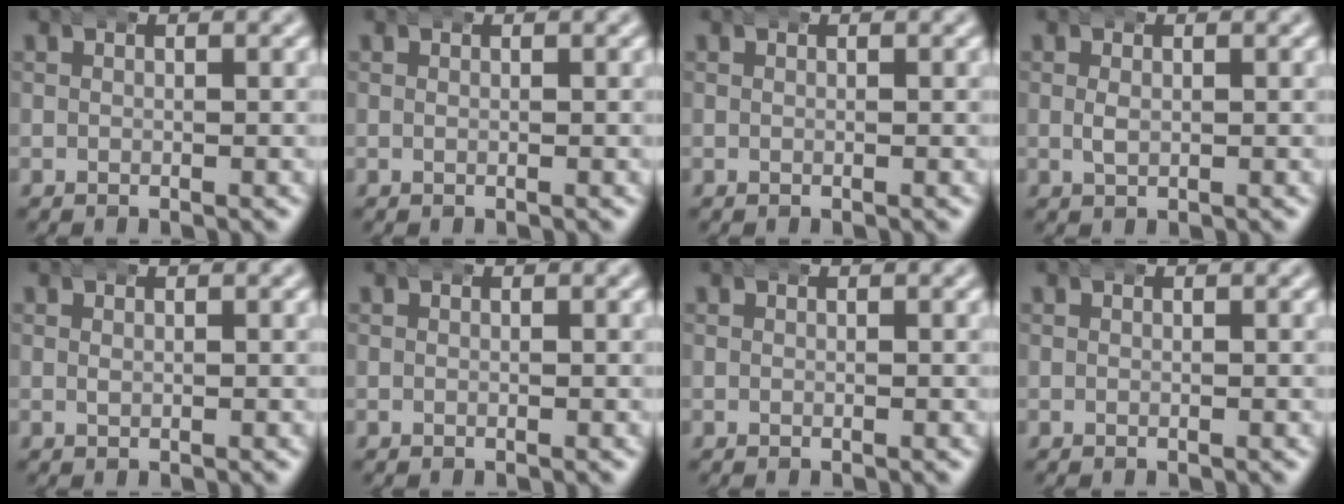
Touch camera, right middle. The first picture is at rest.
{"total": 0.0}
{"total": 0.0}
{"total": 1.2, "force": [0.1, 0.7, 1.0], "torque": [-0.019, -0.002, 0.005]}
{"total": 0.6, "force": [0.2, 0.3, 0.5], "torque": [-0.009, -0.001, 0.005]}
{"total": 0.0}
{"total": 0.0}
{"total": 0.0}